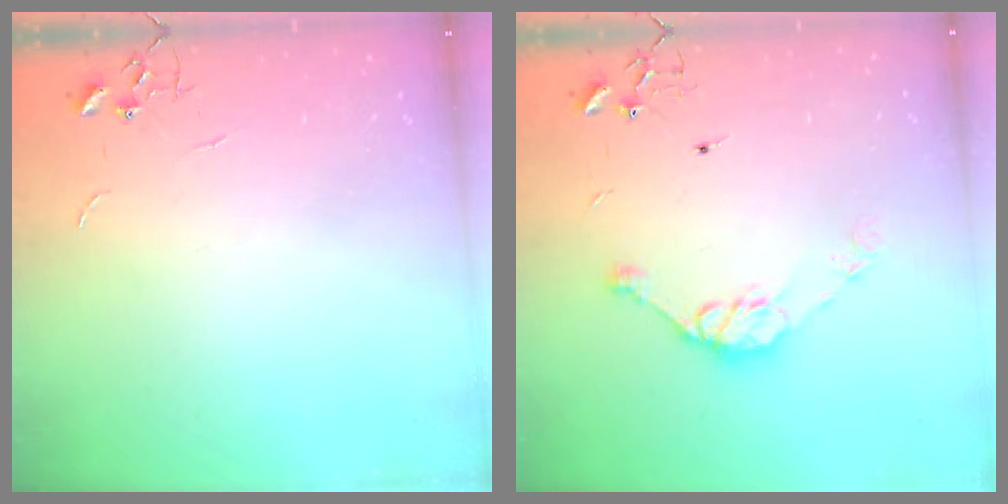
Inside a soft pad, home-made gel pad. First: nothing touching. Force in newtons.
{"total": 9.6, "press": 9.6, "slide": 0.8}